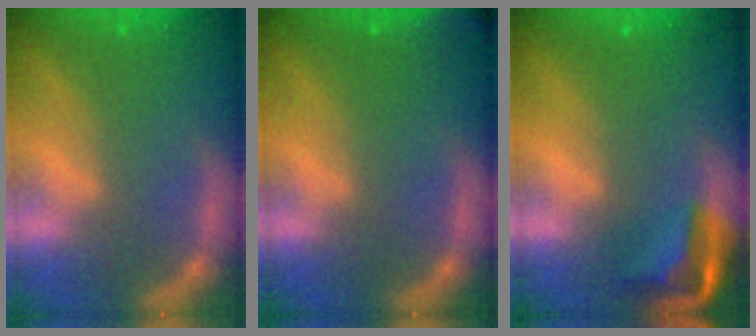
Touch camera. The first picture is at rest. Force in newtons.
{"total": 4.4}
{"total": 5.9}